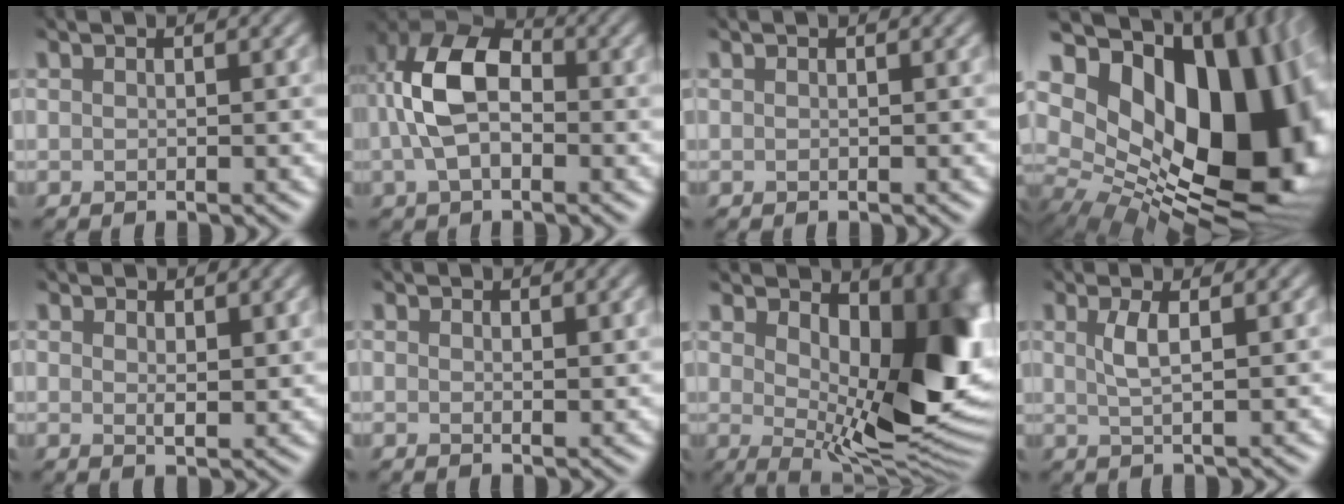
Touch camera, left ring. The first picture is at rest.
{"total": 7.7, "force": [-0.6, 4.8, 5.9], "torque": [-0.124, 0.009, -0.029]}
{"total": 0.0}
{"total": 20.1, "force": [2.7, 12.5, 15.5], "torque": [-0.247, -0.011, 0.085]}
{"total": 1.7, "force": [1.2, 0.8, 0.9], "torque": [-0.016, -0.009, 0.018]}
{"total": 0.9, "force": [0.7, 0.4, 0.3], "torque": [-0.002, -0.003, 0.012]}
{"total": 12.3, "force": [2.5, 6.0, 10.4], "torque": [-0.111, -0.020, 0.041]}
{"total": 1.7, "force": [0.1, 0.3, 1.6], "torque": [-0.027, -0.008, -0.001]}